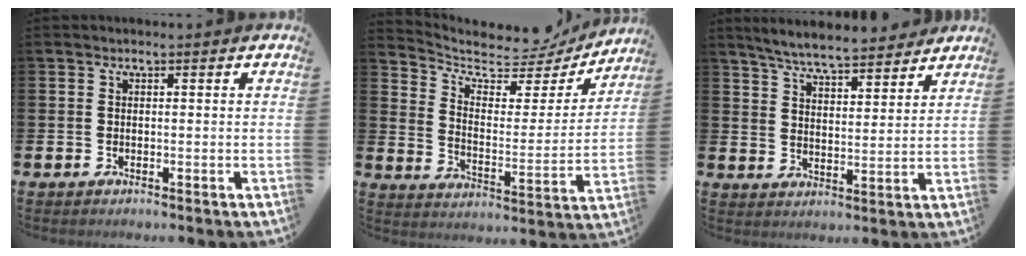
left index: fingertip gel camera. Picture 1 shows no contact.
{"total": 7.0, "force": [6.5, 2.4, 1.4], "torque": [-0.063, -0.057, 0.108]}
{"total": 6.5, "force": [6.2, 0.6, 1.6], "torque": [-0.051, -0.034, 0.110]}